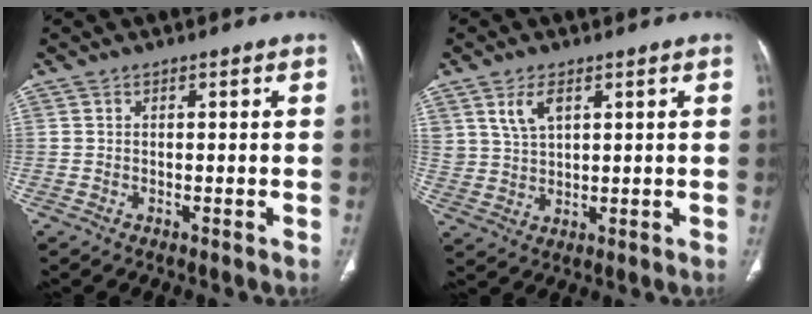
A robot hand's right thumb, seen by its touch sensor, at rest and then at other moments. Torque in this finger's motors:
{"motor_torque": [0.01, 0.04, 0.64, 0.47, 0.08]}